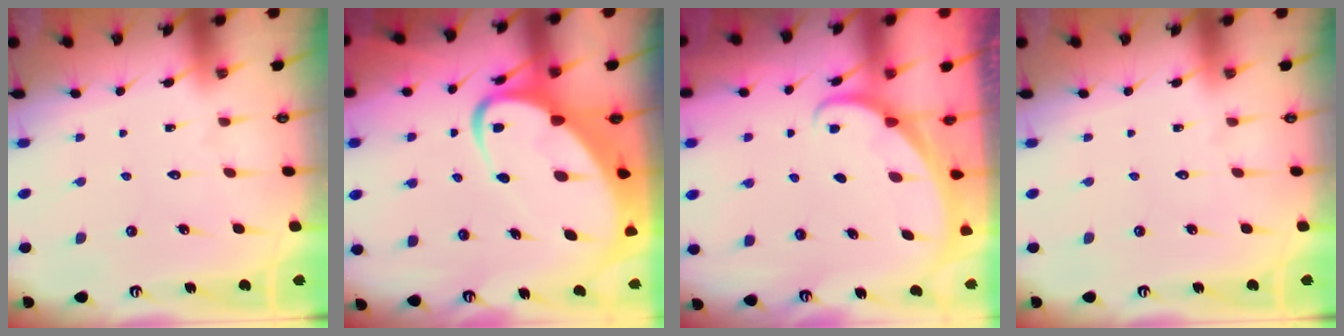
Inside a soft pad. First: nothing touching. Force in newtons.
{"total": 8.6, "press": 8.5, "slide": 0.9}
{"total": 1.8, "press": 1.8, "slide": 0.1}
{"total": 0.0}